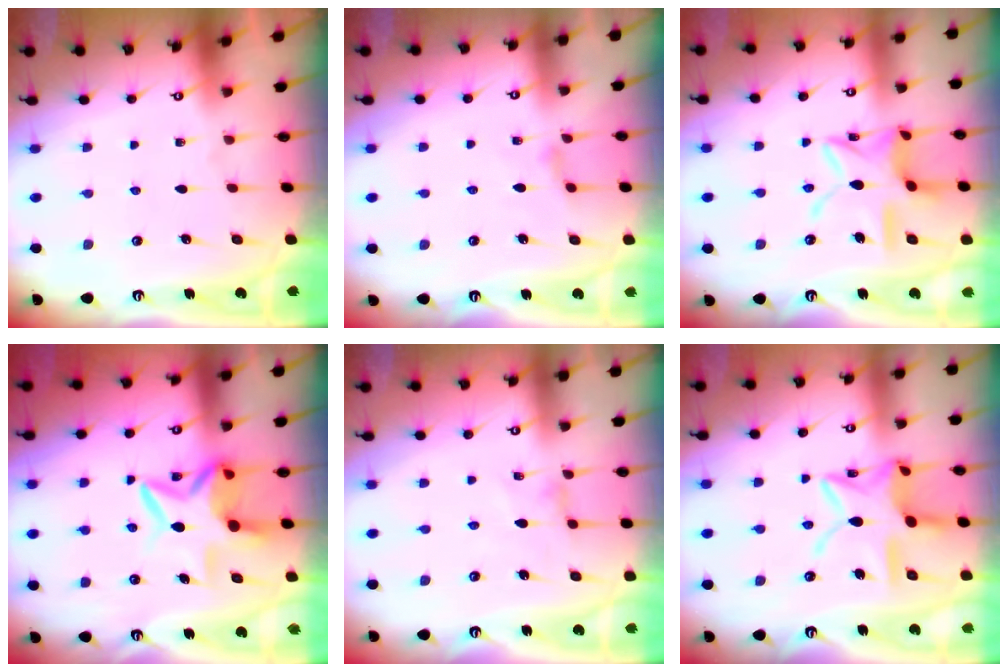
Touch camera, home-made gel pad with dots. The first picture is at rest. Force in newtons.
{"total": 3.5, "press": 3.4, "slide": 0.5}
{"total": 13.4, "press": 13.4, "slide": 0.8}
{"total": 9.8, "press": 9.7, "slide": 1.1}
{"total": 0.6, "press": 0.6, "slide": 0.2}
{"total": 14.2, "press": 14.2, "slide": 1.2}